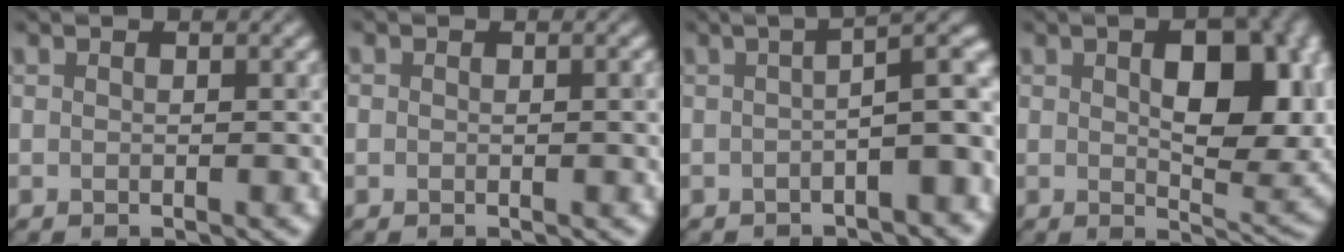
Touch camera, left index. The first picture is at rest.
{"total": 0.9, "force": [0.0, 0.6, 0.7], "torque": [-0.005, -0.003, 0.002]}
{"total": 7.0, "force": [-0.5, 2.1, 6.6], "torque": [-0.064, 0.015, -0.011]}
{"total": 9.4, "force": [1.6, 4.4, 8.1], "torque": [-0.109, 0.000, 0.031]}